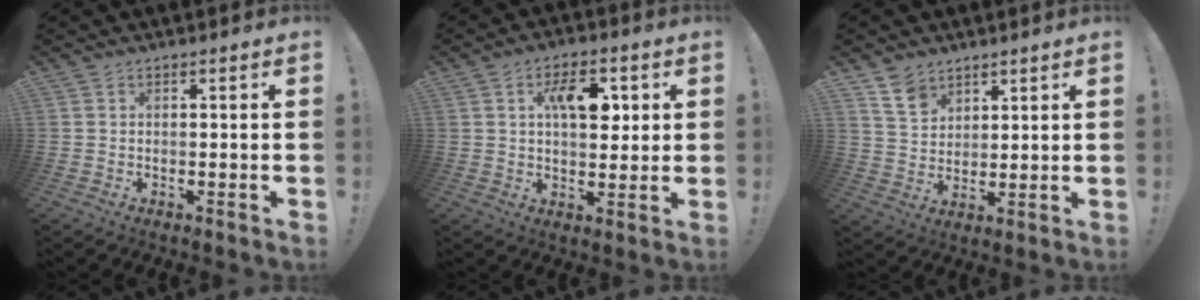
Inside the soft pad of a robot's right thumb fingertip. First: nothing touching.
{"total": 11.3, "force": [3.4, 6.1, 8.8], "torque": [-0.128, 0.006, 0.059]}
{"total": 8.2, "force": [6.0, 5.0, 2.5], "torque": [-0.047, -0.034, 0.119]}